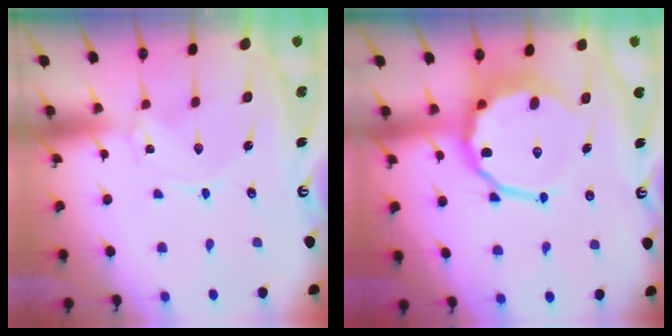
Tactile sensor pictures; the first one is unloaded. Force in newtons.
{"total": 11.8, "press": 11.3, "slide": 3.4}